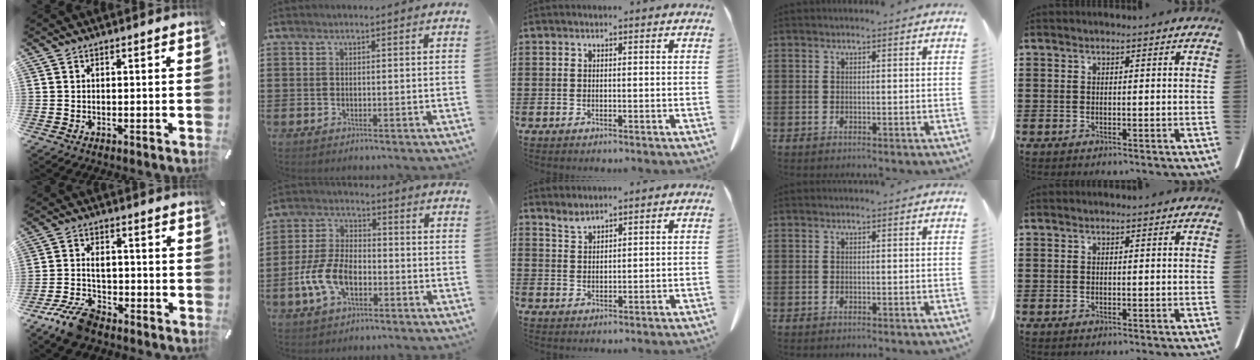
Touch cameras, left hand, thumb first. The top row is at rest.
{"thumb": {"total": 8.7, "force": [-4.7, 5.1, 5.3], "torque": [-0.112, 0.023, -0.086]}, "index": {"total": 8.4, "force": [-3.3, 4.7, 6.2], "torque": [-0.151, 0.000, -0.068]}, "middle": {"total": 2.0, "force": [2.0, 0.1, 0.4], "torque": [-0.014, -0.005, 0.040]}}